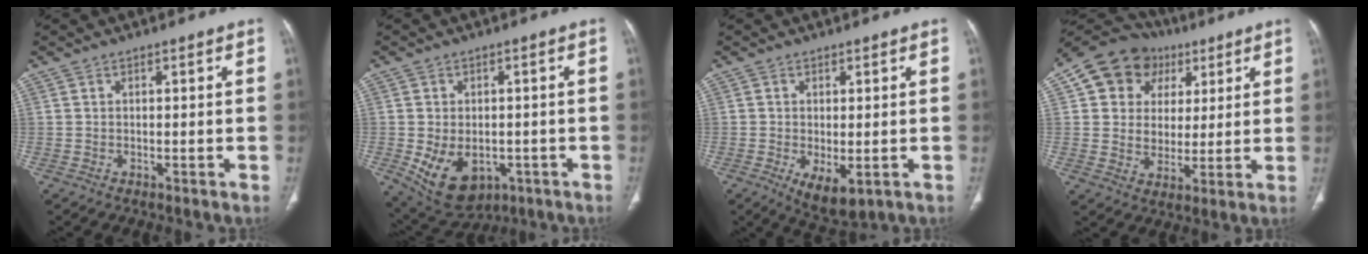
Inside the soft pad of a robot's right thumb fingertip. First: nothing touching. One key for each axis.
{"total": 11.2, "fx": -3.4, "fy": 7.8, "fz": 7.3, "tx": -0.108, "ty": 0.003, "tz": -0.029}
{"total": 6.3, "fx": -1.9, "fy": 2.9, "fz": 5.3, "tx": -0.086, "ty": -0.017, "tz": -0.018}
{"total": 15.0, "fx": 5.3, "fy": 12.9, "fz": 5.4, "tx": -0.058, "ty": 0.015, "tz": 0.094}